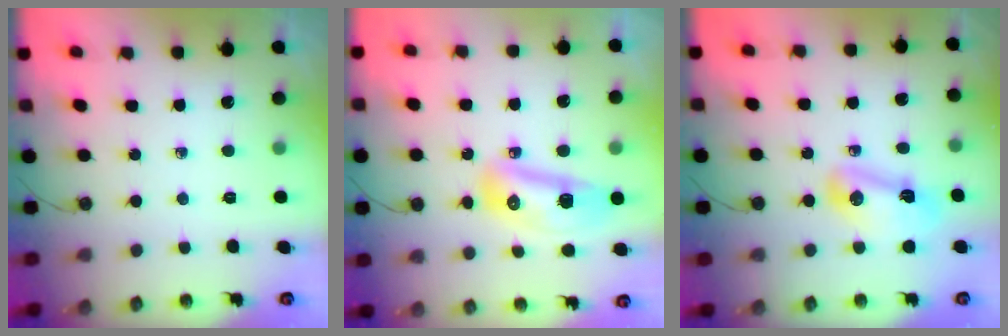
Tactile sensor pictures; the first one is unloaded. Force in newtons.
{"total": 10.8, "press": 10.7, "slide": 1.2}
{"total": 7.8, "press": 7.8, "slide": 0.7}